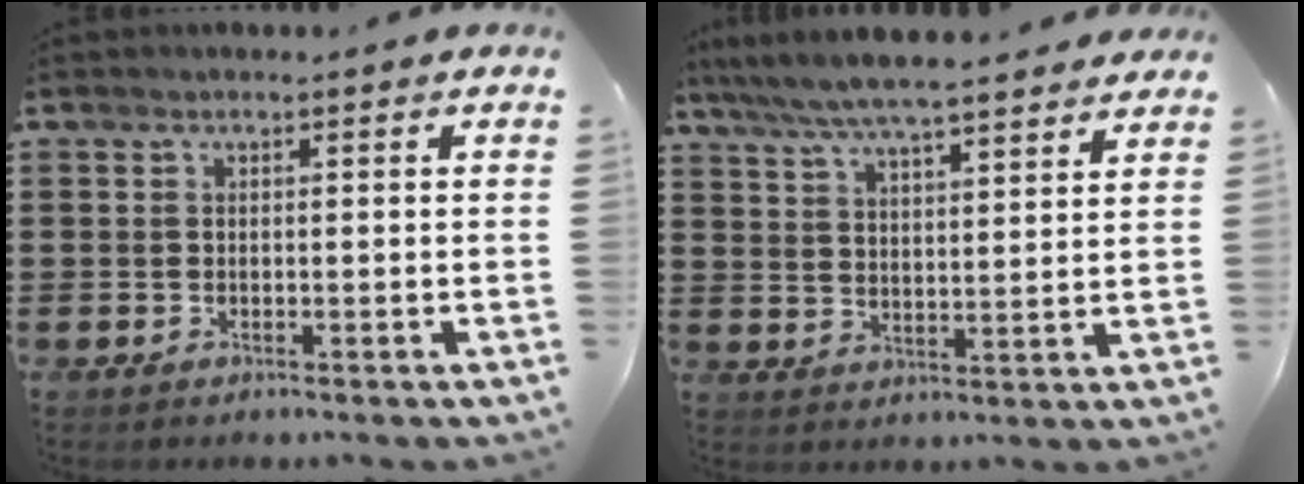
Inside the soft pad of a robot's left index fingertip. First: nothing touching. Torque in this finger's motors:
{"motor_torque": [2.14, 0.00, 0.57, 0.09]}